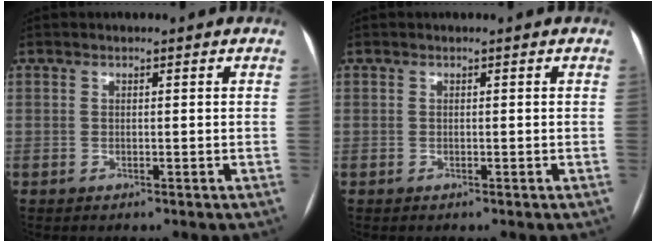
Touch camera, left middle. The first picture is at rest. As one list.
[{"total": 0.0}]